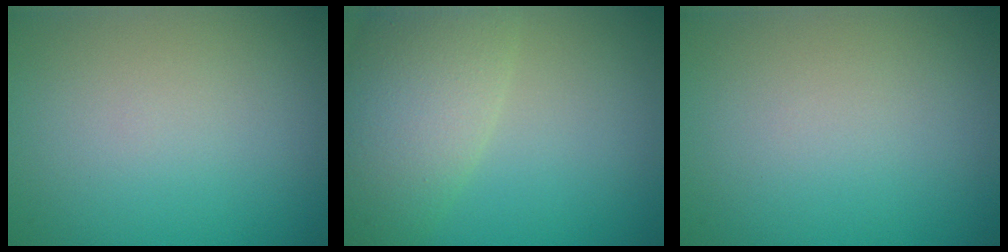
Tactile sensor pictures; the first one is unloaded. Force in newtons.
{"total": 7.0, "press": 7.0, "slide": 0.6}
{"total": 0.0}